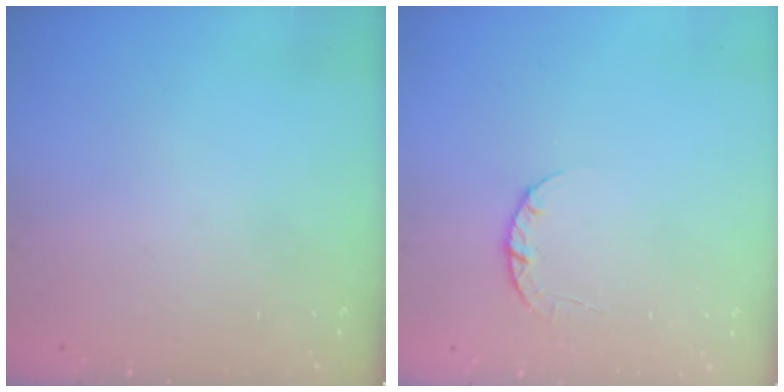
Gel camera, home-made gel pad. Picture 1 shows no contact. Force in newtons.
{"total": 3.4, "press": 3.4, "slide": 0.4}